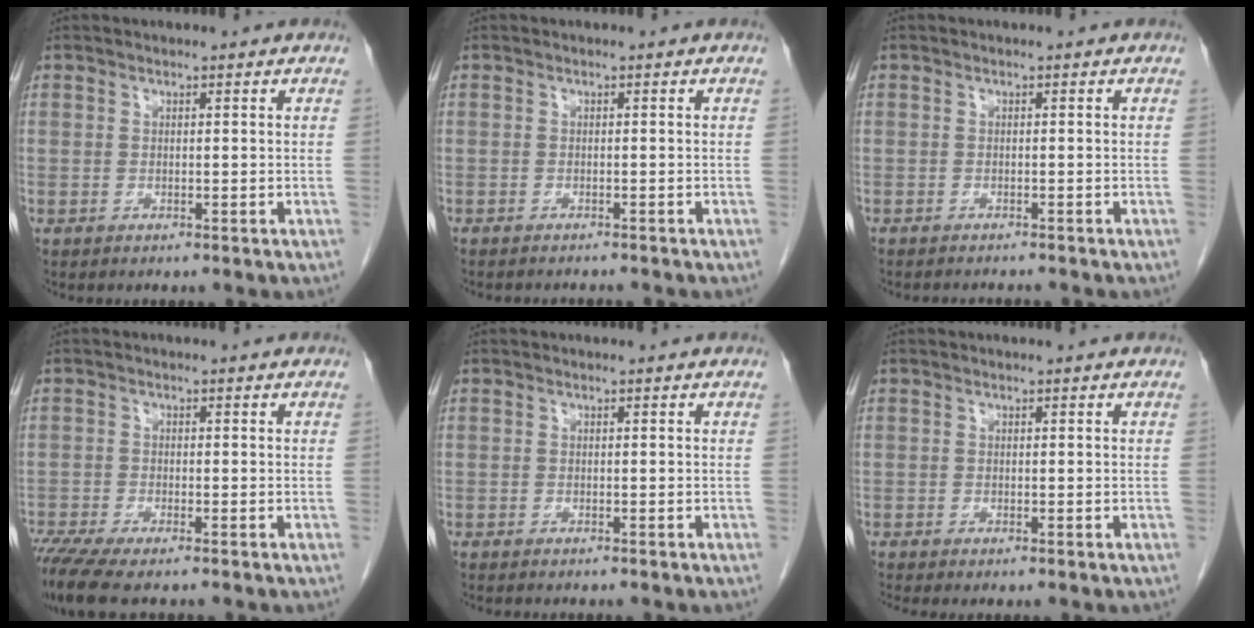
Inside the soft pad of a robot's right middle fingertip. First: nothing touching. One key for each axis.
{"total": 3.6, "fx": -3.4, "fy": 0.6, "fz": 1.0, "tx": -0.008, "ty": -0.004, "tz": -0.042}
{"total": 3.0, "fx": -2.9, "fy": 0.3, "fz": 0.8, "tx": -0.005, "ty": -0.004, "tz": -0.038}
{"total": 6.0, "fx": -4.8, "fy": 0.7, "fz": 3.6, "tx": -0.064, "ty": -0.015, "tz": -0.085}
{"total": 2.0, "fx": -1.8, "fy": 0.4, "fz": 1.0, "tx": -0.016, "ty": -0.003, "tz": -0.019}
{"total": 0.9, "fx": -0.7, "fy": 0.0, "fz": 0.6, "tx": -0.007, "ty": -0.002, "tz": -0.011}